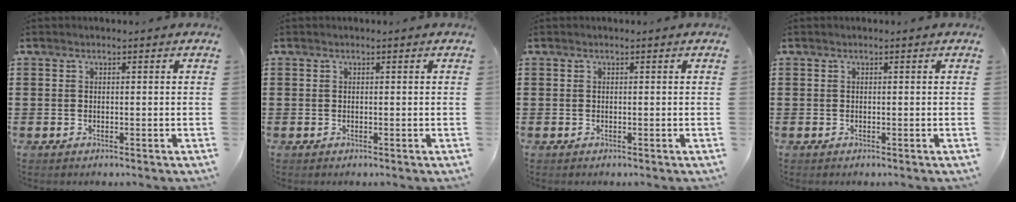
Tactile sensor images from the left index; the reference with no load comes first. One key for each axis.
{"total": 0.0}
{"total": 0.0}
{"total": 0.0}